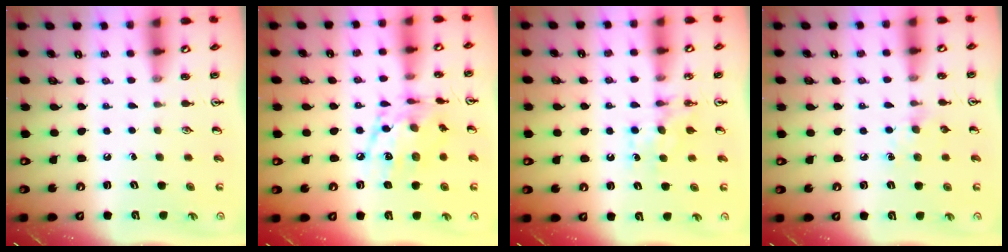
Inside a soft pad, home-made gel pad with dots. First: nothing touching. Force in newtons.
{"total": 12.6, "press": 12.6, "slide": 0.8}
{"total": 5.5, "press": 5.5, "slide": 0.7}
{"total": 6.4, "press": 6.3, "slide": 0.9}